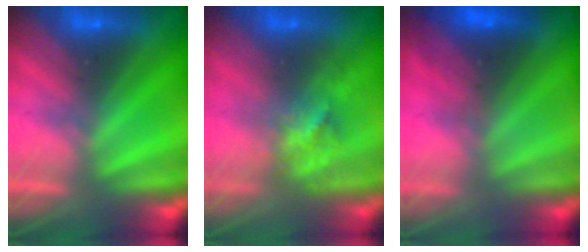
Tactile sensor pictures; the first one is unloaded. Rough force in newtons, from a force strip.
{"total": 2.8}
{"total": 2.7}